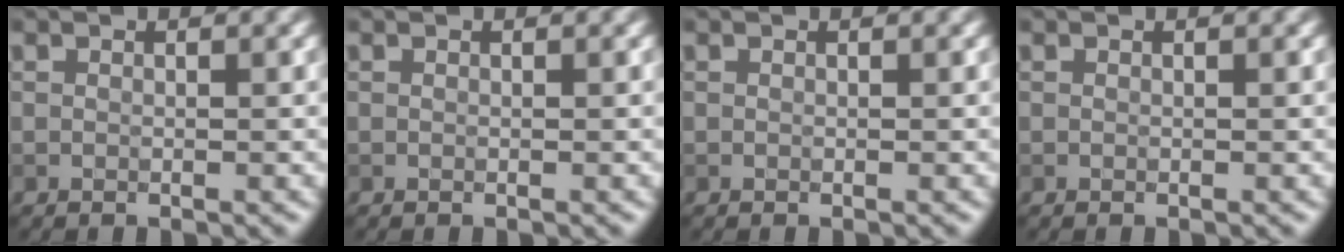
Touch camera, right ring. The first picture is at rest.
{"total": 0.0}
{"total": 0.0}
{"total": 0.0}